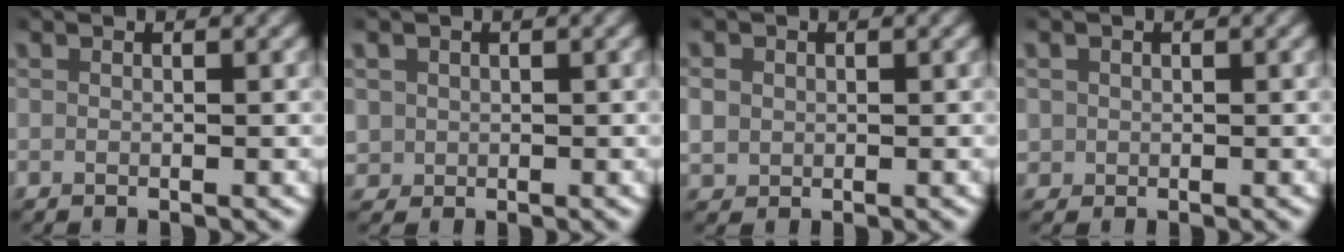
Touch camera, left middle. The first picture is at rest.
{"total": 2.5, "force": [0.4, 2.4, 0.5], "torque": [-0.022, -0.010, 0.012]}
{"total": 2.8, "force": [0.2, 2.6, 1.0], "torque": [-0.033, -0.006, 0.007]}
{"total": 1.8, "force": [0.3, 1.8, 0.2], "torque": [-0.007, -0.003, 0.004]}